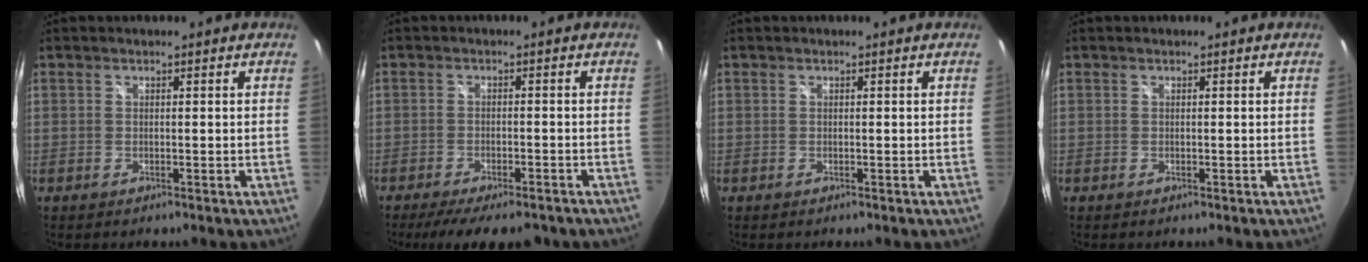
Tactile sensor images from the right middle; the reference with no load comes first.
{"total": 11.1, "force": [-9.1, 3.0, 5.7], "torque": [-0.117, -0.028, -0.134]}
{"total": 0.0}
{"total": 0.0}